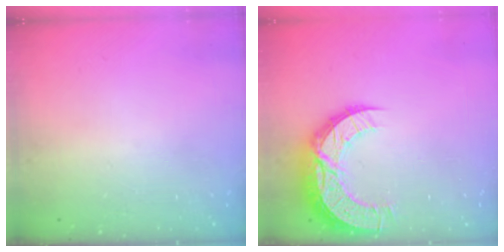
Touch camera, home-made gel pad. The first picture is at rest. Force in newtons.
{"total": 13.7, "press": 13.7, "slide": 1.0}